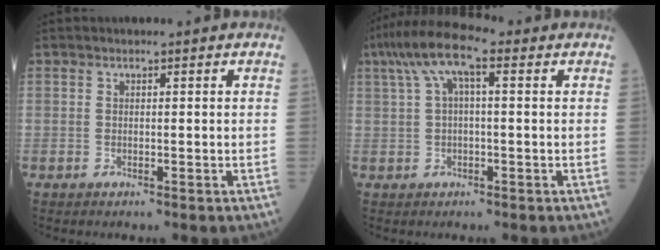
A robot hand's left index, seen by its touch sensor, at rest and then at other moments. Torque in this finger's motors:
{"motor_torque": [1.39, -0.75, 0.31, 0.08]}